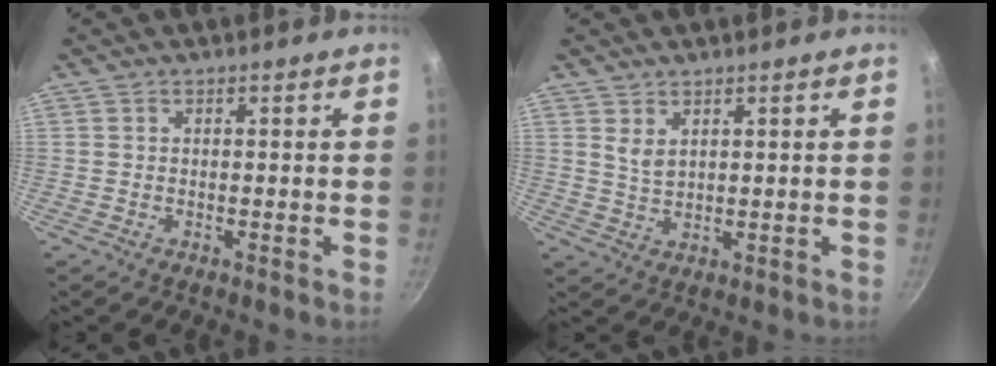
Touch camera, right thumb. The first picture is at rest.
{"total": 3.1, "force": [1.7, 1.6, 2.1], "torque": [-0.037, -0.017, 0.037]}